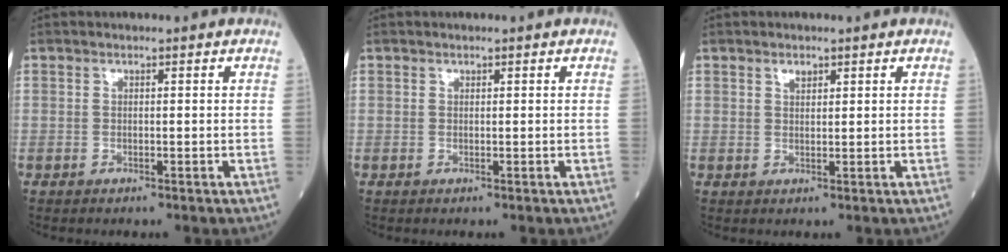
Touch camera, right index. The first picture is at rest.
{"total": 0.0}
{"total": 1.3, "force": [0.9, 0.6, 0.7], "torque": [-0.012, 0.000, 0.015]}